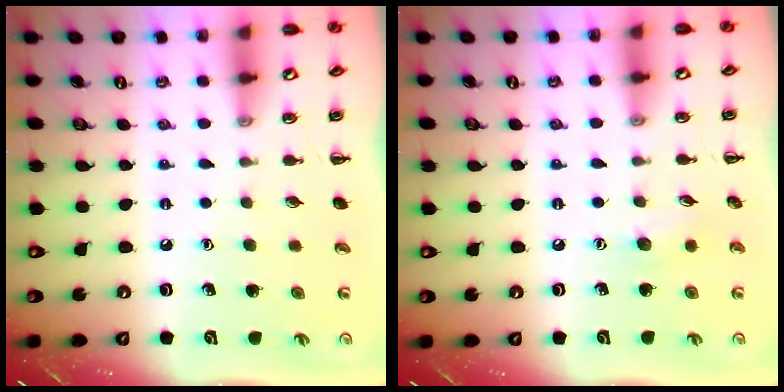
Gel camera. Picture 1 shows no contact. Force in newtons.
{"total": 5.6, "press": 5.4, "slide": 1.5}